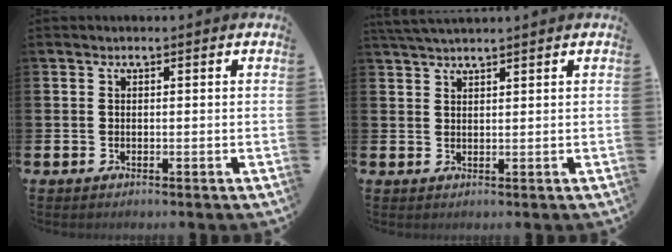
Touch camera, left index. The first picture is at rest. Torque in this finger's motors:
{"motor_torque": [0.32, -1.45, 0.69, 0.15]}